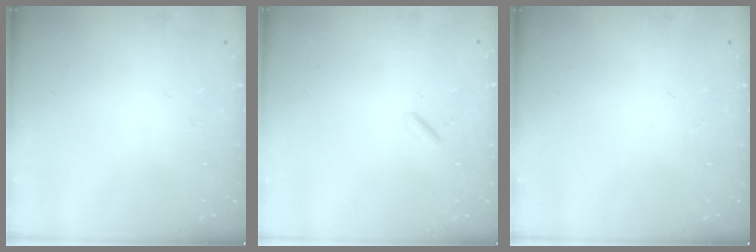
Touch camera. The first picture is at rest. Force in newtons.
{"total": 0.9, "press": 0.8, "slide": 0.4}
{"total": 0.0}